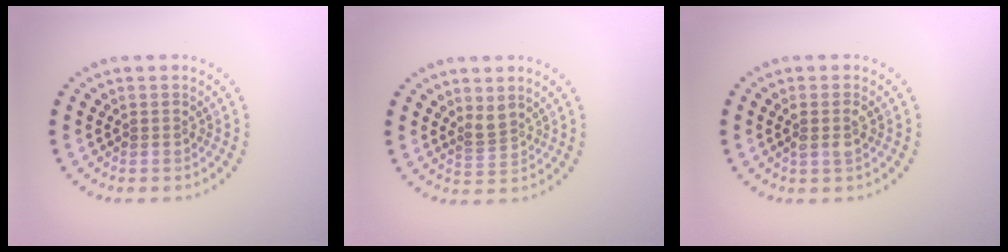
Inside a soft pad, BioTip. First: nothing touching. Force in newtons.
{"total": 1.6, "press": 1.2, "slide": 1.0}
{"total": 1.4, "press": 1.3, "slide": 0.6}